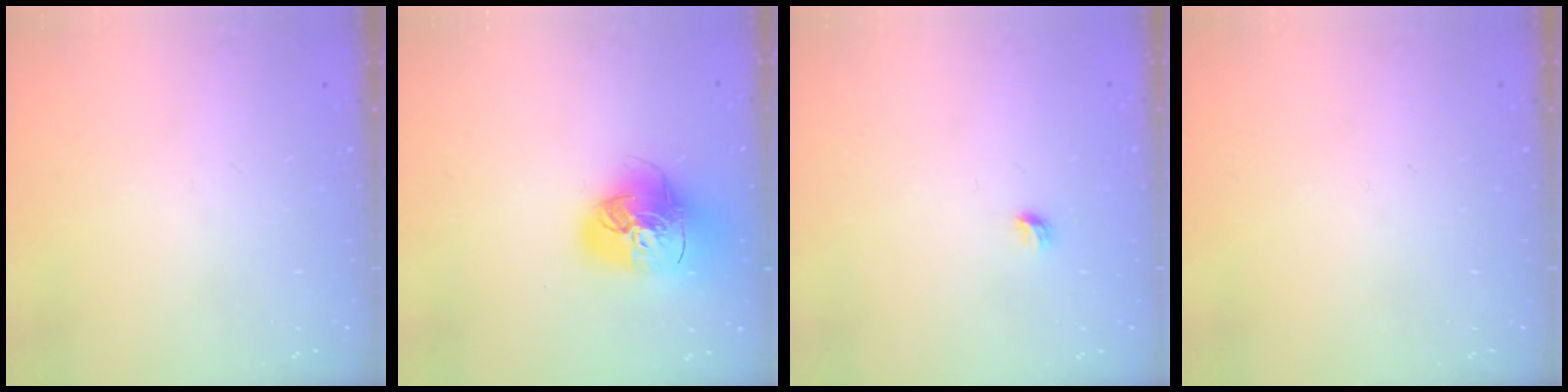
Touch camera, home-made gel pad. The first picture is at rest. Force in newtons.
{"total": 17.7, "press": 17.5, "slide": 2.2}
{"total": 3.7, "press": 3.6, "slide": 0.8}
{"total": 0.0}